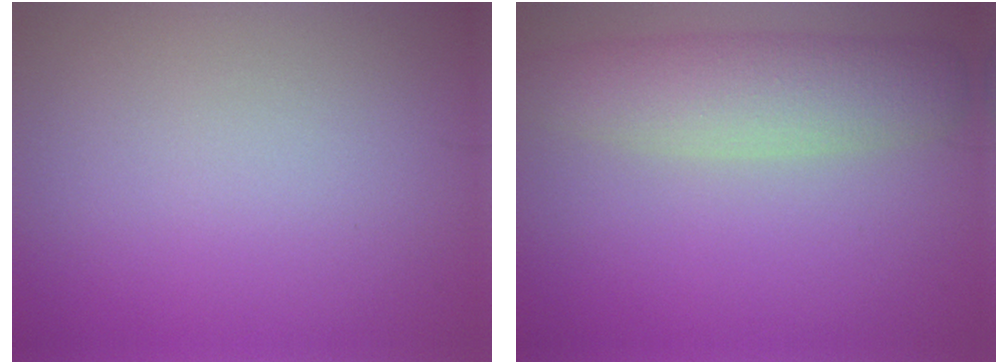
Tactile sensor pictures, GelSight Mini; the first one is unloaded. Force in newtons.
{"total": 5.2, "press": 5.2, "slide": 0.4}